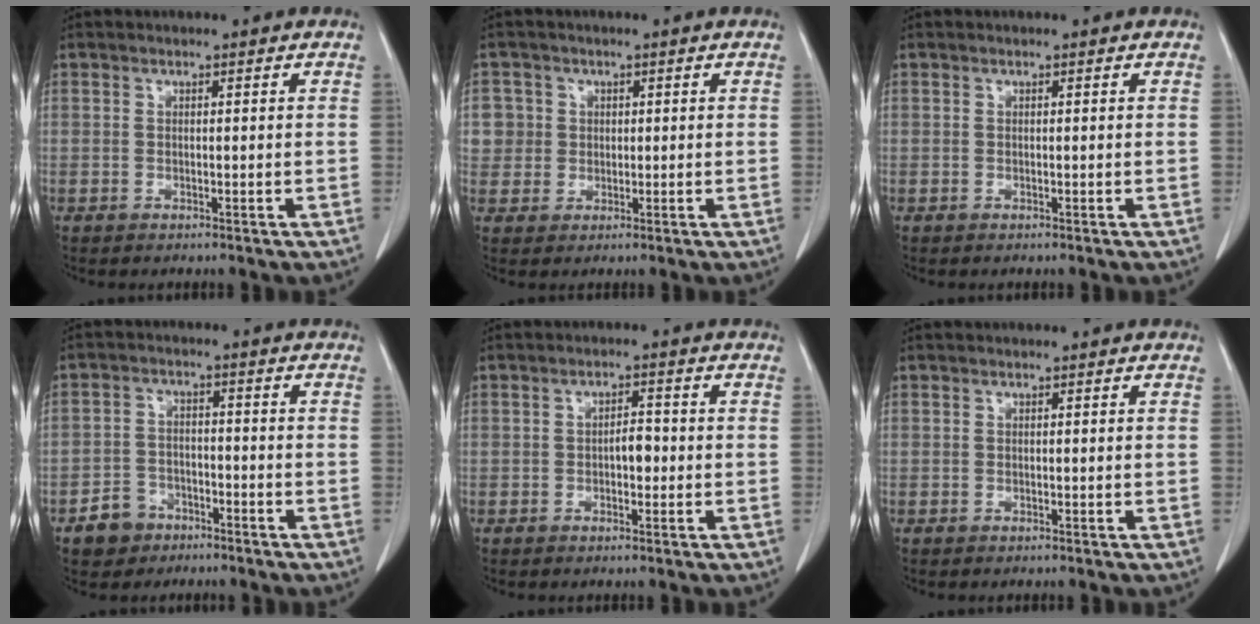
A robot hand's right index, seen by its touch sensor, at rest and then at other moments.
{"total": 4.3, "force": [0.9, 4.2, 0.0], "torque": [0.017, 0.009, 0.019]}
{"total": 0.0}
{"total": 5.3, "force": [-3.4, 4.0, 1.0], "torque": [-0.019, 0.012, -0.053]}
{"total": 2.7, "force": [-0.5, 1.2, 2.3], "torque": [-0.034, 0.005, -0.006]}
{"total": 0.0}